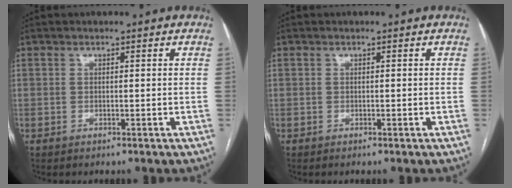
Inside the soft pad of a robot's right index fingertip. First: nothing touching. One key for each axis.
{"total": 0.0}